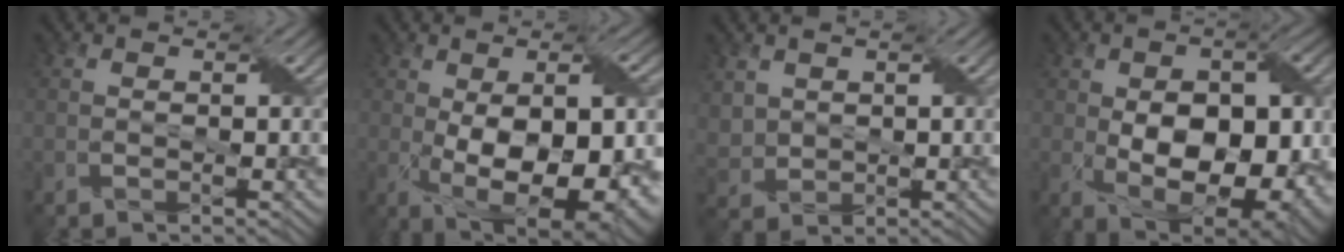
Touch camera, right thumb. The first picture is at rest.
{"total": 14.2, "force": [-1.9, 7.1, 12.2], "torque": [-0.195, -0.022, -0.015]}
{"total": 3.2, "force": [1.6, 2.5, 1.1], "torque": [-0.045, -0.003, 0.037]}
{"total": 14.8, "force": [-1.3, 9.0, 11.7], "torque": [-0.164, -0.017, 0.001]}